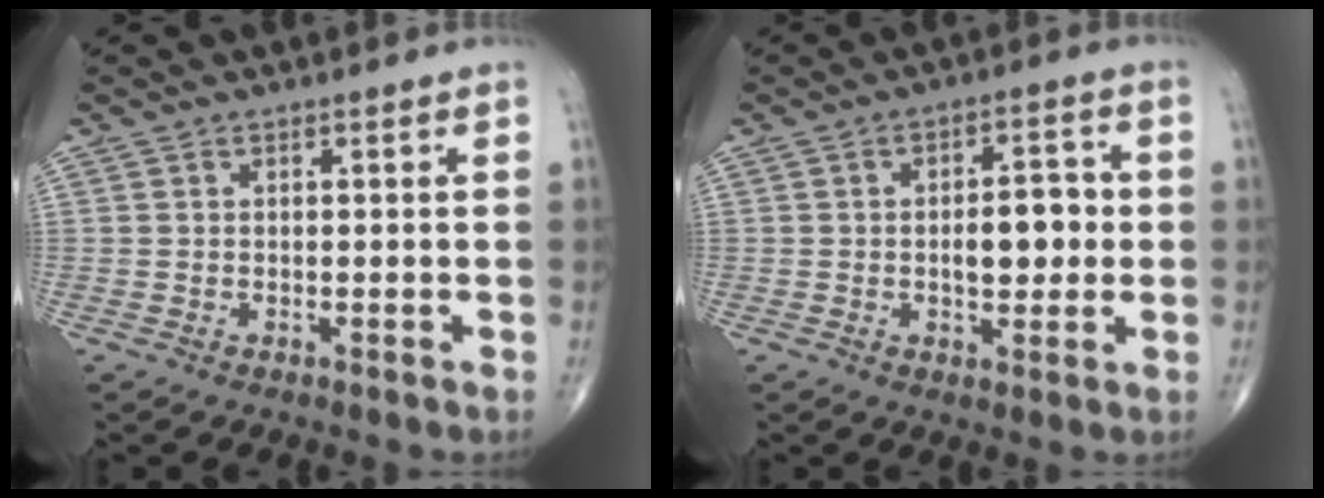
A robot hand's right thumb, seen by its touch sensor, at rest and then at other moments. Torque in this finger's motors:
{"motor_torque": [1.06, 0.97, 0.45, 0.00, 0.00]}